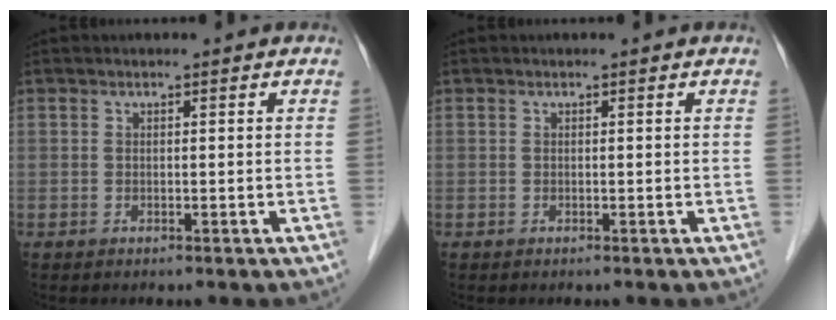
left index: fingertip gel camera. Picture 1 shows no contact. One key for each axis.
{"total": 0.0}